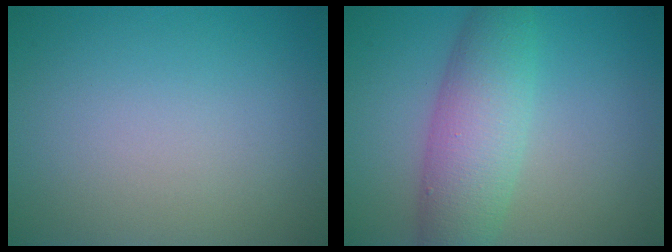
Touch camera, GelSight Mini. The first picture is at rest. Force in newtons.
{"total": 6.1, "press": 6.1, "slide": 0.1}